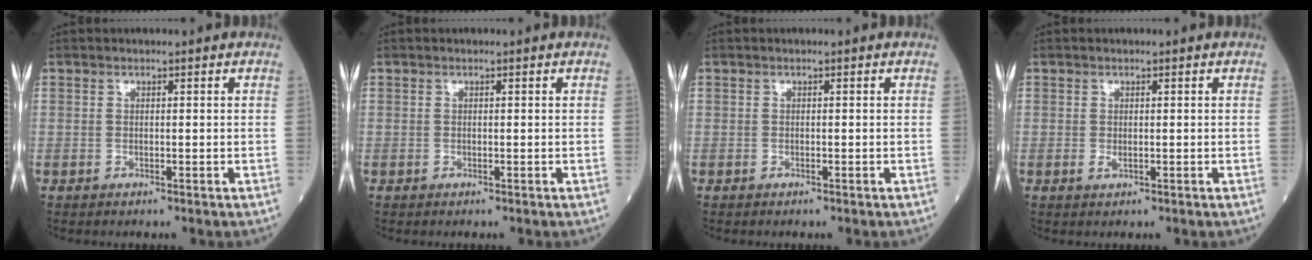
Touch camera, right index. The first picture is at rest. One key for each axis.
{"total": 0.0}
{"total": 0.0}
{"total": 0.8, "fx": -0.1, "fy": 0.4, "fz": 0.6, "tx": -0.013, "ty": -0.001, "tz": -0.002}